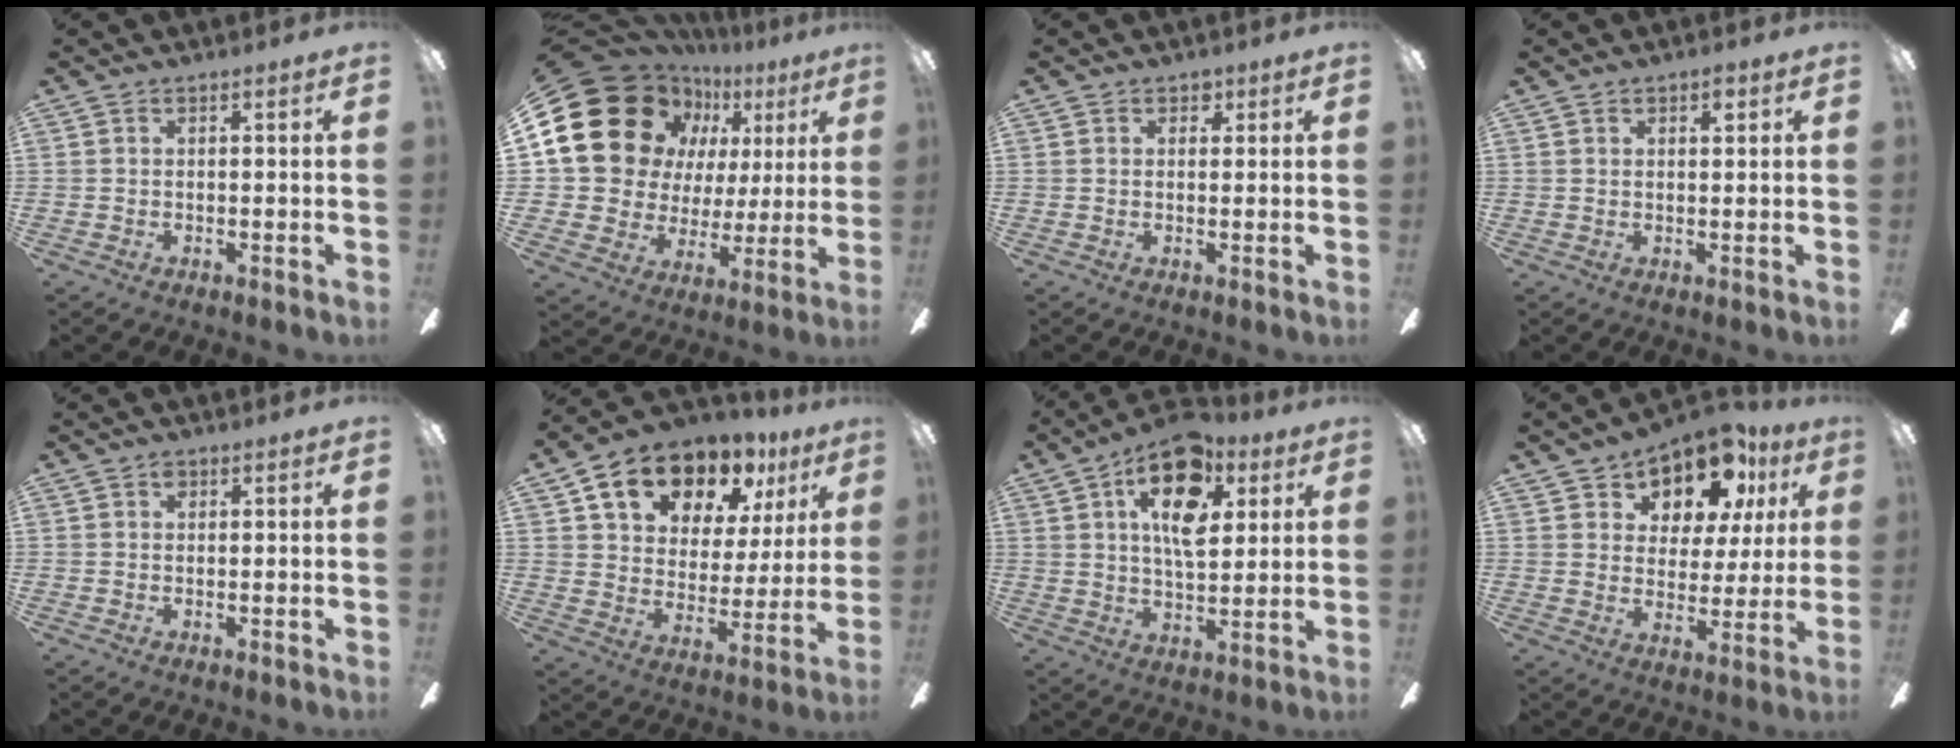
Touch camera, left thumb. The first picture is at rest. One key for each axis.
{"total": 22.5, "fx": 9.3, "fy": 17.5, "fz": 10.7, "tx": -0.225, "ty": -0.052, "tz": 0.192}
{"total": 1.9, "fx": 0.8, "fy": 1.6, "fz": 0.8, "tx": 0.000, "ty": -0.001, "tz": 0.010}
{"total": 2.3, "fx": 1.1, "fy": 1.4, "fz": 1.4, "tx": -0.014, "ty": -0.001, "tz": 0.016}
{"total": 1.1, "fx": 0.4, "fy": 0.8, "fz": 0.7, "tx": -0.015, "ty": 0.004, "tz": 0.007}
{"total": 15.8, "fx": 11.7, "fy": 8.8, "fz": 6.0, "tx": -0.112, "ty": -0.077, "tz": 0.213}
{"total": 17.2, "fx": 8.2, "fy": 9.0, "fz": 12.2, "tx": -0.179, "ty": -0.019, "tz": 0.139}
{"total": 12.0, "fx": 8.8, "fy": 6.4, "fz": 4.9, "tx": -0.092, "ty": -0.058, "tz": 0.160}